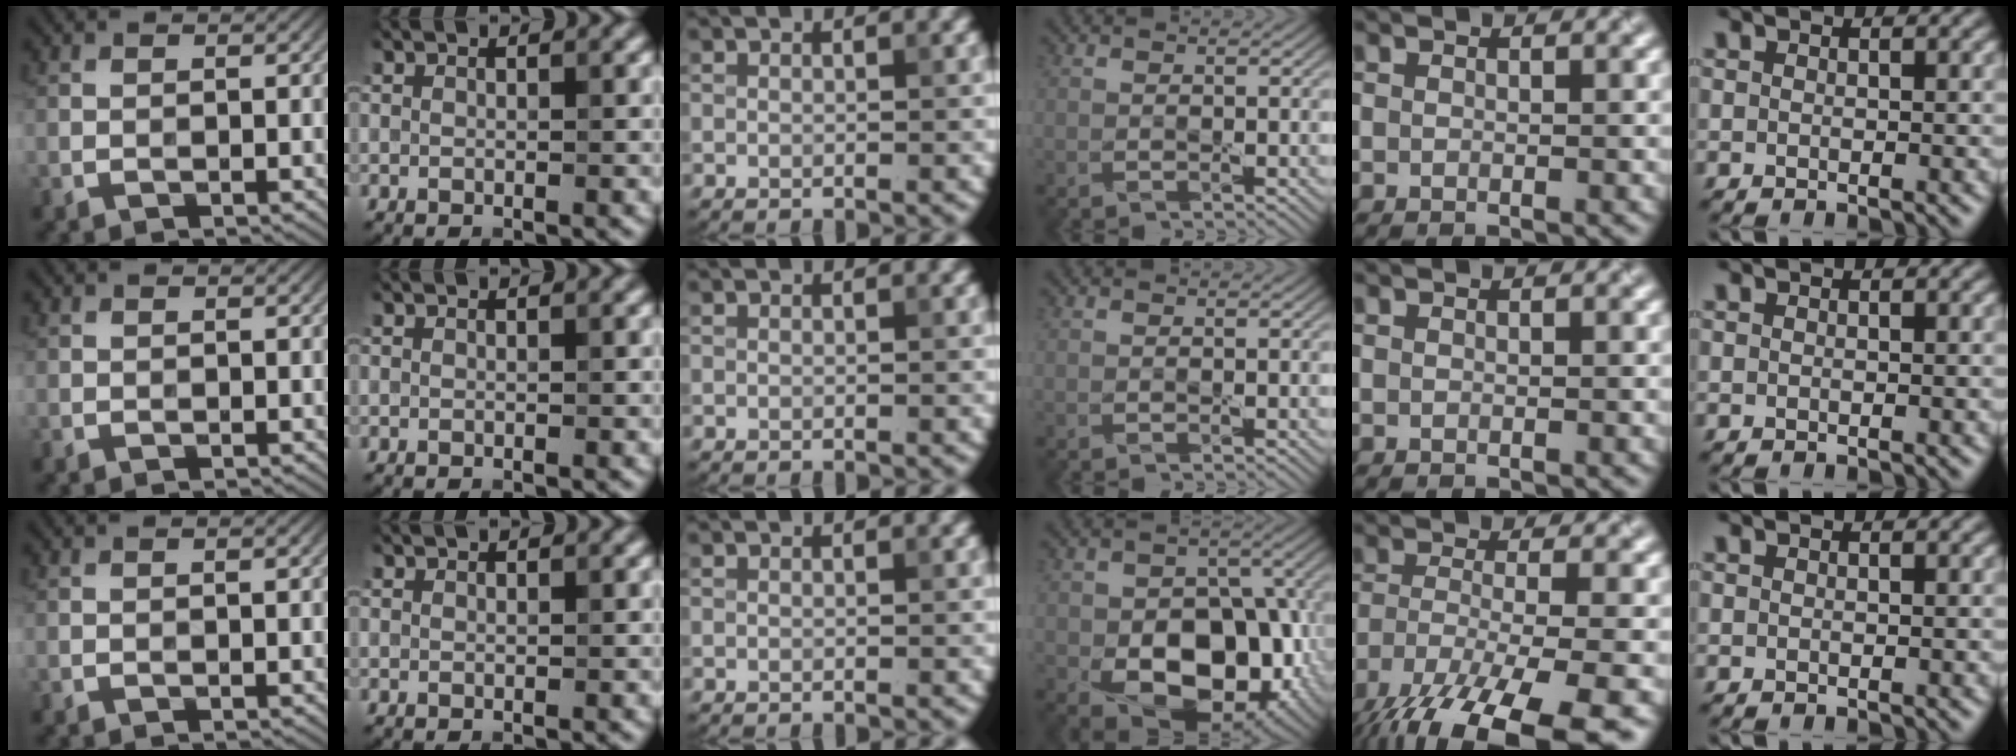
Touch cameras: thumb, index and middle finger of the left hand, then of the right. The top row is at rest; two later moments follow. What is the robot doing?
{"motion": "peel", "object": "envelope seal"}